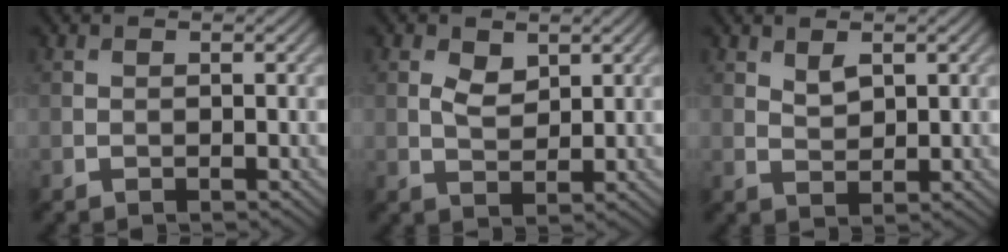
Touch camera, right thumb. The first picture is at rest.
{"total": 2.8, "force": [1.2, 1.7, 1.9], "torque": [-0.043, -0.005, 0.027]}
{"total": 2.1, "force": [1.3, 1.0, 1.3], "torque": [-0.027, -0.005, 0.030]}